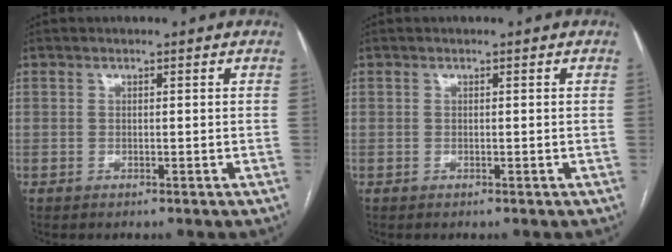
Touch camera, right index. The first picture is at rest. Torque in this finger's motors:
{"motor_torque": [0.00, 0.00, 0.00, 0.00]}